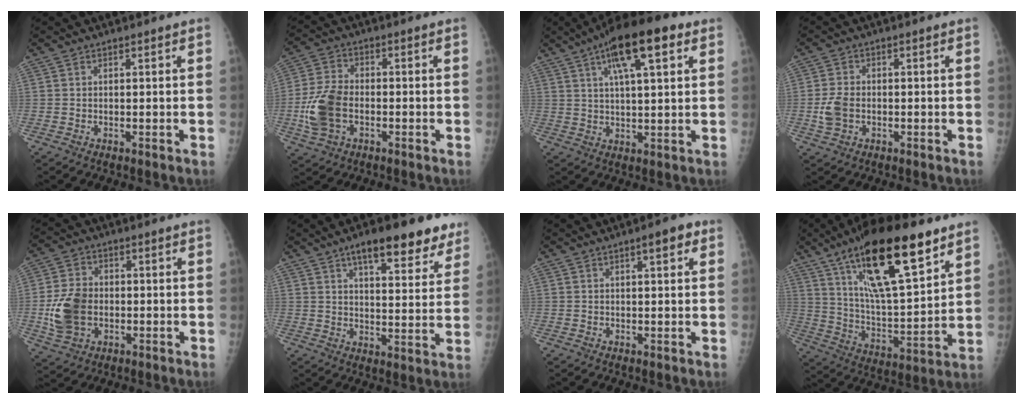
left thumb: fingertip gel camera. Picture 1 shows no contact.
{"total": 9.9, "force": [-2.5, 6.5, 7.0], "torque": [-0.146, 0.012, -0.049]}
{"total": 14.0, "force": [6.6, 4.2, 11.6], "torque": [-0.175, 0.002, 0.102]}
{"total": 4.5, "force": [-1.1, 3.2, 3.0], "torque": [-0.066, 0.007, -0.020]}
{"total": 9.9, "force": [-1.5, 7.3, 6.5], "torque": [-0.119, 0.006, -0.025]}
{"total": 11.3, "force": [7.3, 4.0, 7.6], "torque": [-0.074, -0.029, 0.102]}
{"total": 3.5, "force": [1.5, 1.1, 2.9], "torque": [-0.034, 0.000, 0.017]}
{"total": 24.5, "force": [13.9, 7.2, 18.9], "torque": [-0.302, -0.045, 0.244]}